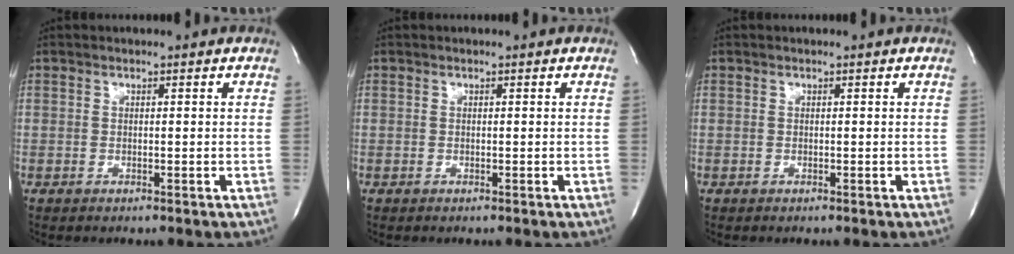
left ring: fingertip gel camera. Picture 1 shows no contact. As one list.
[{"total": 0.0}, {"total": 0.0}]